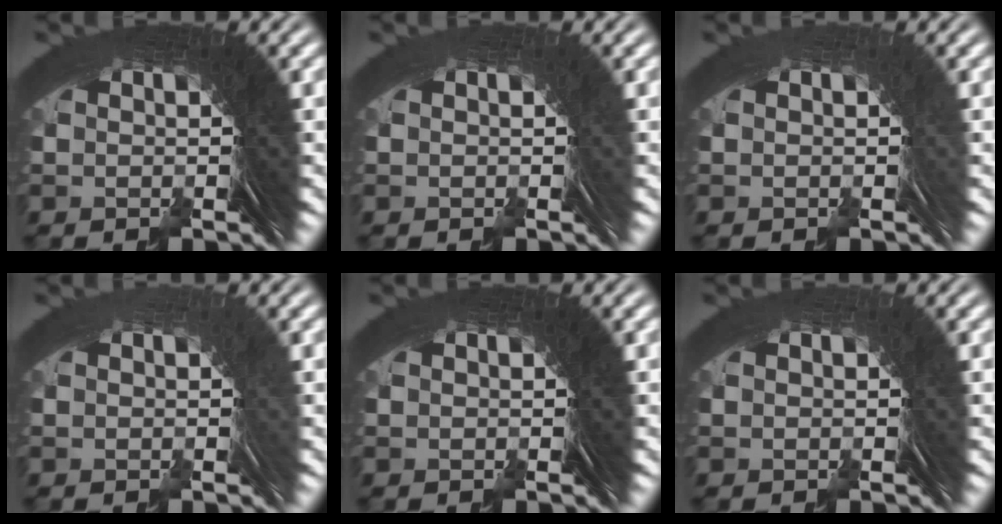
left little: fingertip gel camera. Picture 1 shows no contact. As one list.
[{"total": 1.2, "force": [0.3, -0.4, -1.1], "torque": [0.019, 0.007, 0.001]}, {"total": 1.8, "force": [0.4, -0.6, -1.7], "torque": [0.028, 0.009, 0.003]}, {"total": 2.1, "force": [0.5, -0.6, -1.9], "torque": [0.031, 0.010, 0.005]}, {"total": 0.0}, {"total": 0.8, "force": [0.2, -0.2, -0.7], "torque": [0.014, 0.005, 0.001]}]